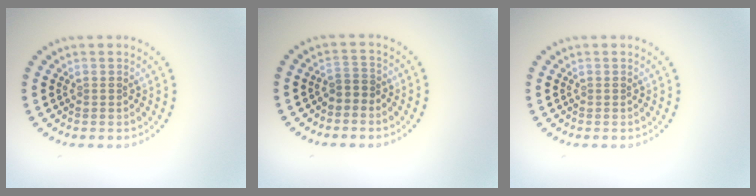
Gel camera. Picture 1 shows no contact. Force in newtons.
{"total": 1.5, "press": 1.2, "slide": 0.9}
{"total": 0.0}